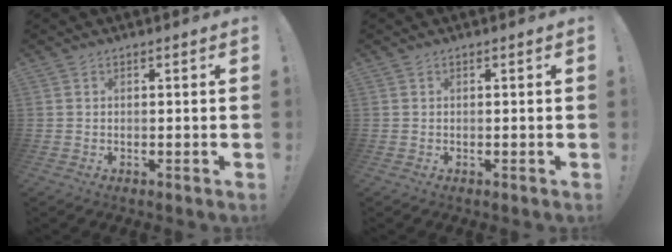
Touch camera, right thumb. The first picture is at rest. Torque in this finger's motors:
{"motor_torque": [0.00, 0.00, 0.00, 0.00, 0.00]}